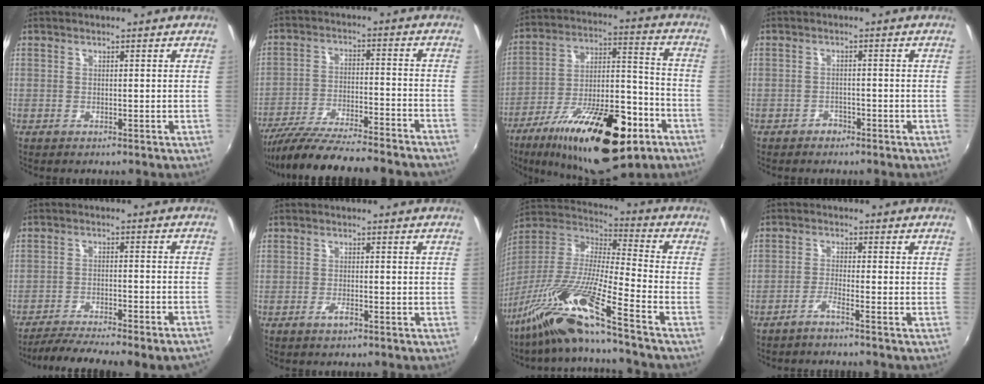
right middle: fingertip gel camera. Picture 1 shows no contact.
{"total": 22.4, "force": [-19.8, 2.1, 10.2], "torque": [-0.192, -0.052, -0.299]}
{"total": 26.5, "force": [-14.6, 10.3, 19.6], "torque": [-0.329, -0.018, -0.222]}
{"total": 2.1, "force": [-1.6, 1.4, 0.2], "torque": [-0.008, 0.002, -0.025]}
{"total": 14.7, "force": [-12.9, 0.8, 7.0], "torque": [-0.133, -0.026, -0.188]}
{"total": 1.8, "force": [-1.1, 0.8, 1.1], "torque": [-0.023, -0.002, -0.021]}
{"total": 17.5, "force": [-12.5, -0.8, 12.2], "torque": [-0.223, -0.024, -0.247]}
{"total": 2.1, "force": [-1.6, -0.4, 1.3], "torque": [-0.042, 0.002, -0.033]}